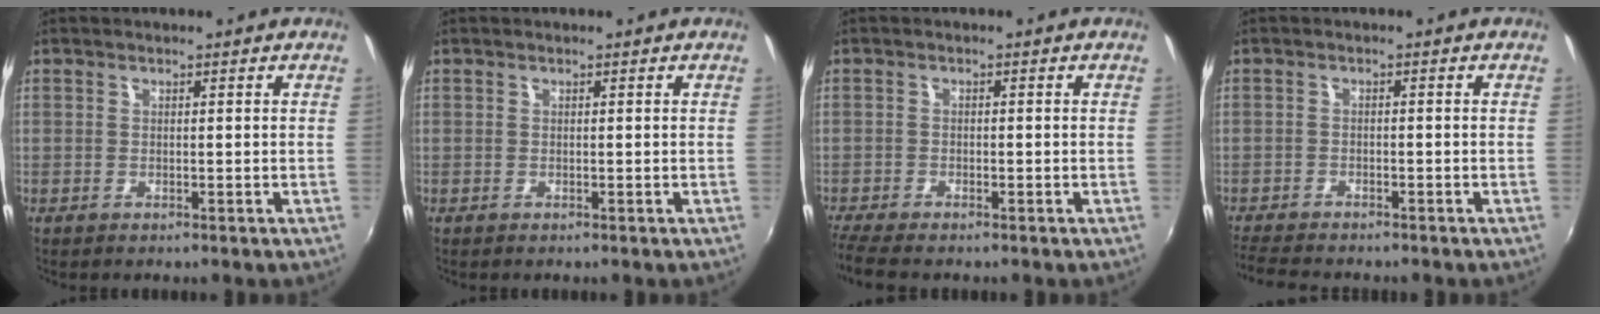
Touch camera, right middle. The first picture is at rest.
{"total": 0.0}
{"total": 5.4, "force": [-4.5, 1.1, 2.7], "torque": [-0.075, -0.024, -0.084]}
{"total": 6.9, "force": [-6.3, 1.3, 2.5], "torque": [-0.072, -0.020, -0.107]}